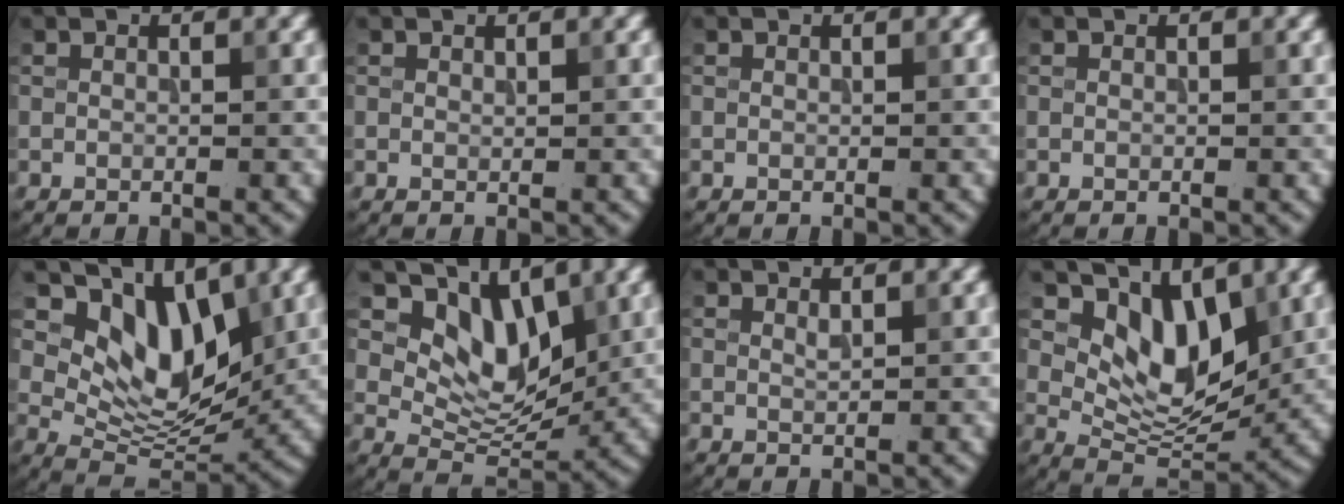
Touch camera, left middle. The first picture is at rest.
{"total": 0.0}
{"total": 0.0}
{"total": 0.0}
{"total": 7.7, "force": [3.7, 4.4, 5.1], "torque": [-0.077, -0.020, 0.064]}
{"total": 5.9, "force": [2.8, 3.6, 3.7], "torque": [-0.061, -0.020, 0.044]}
{"total": 0.6, "force": [0.4, 0.1, 0.4], "torque": [-0.008, -0.002, 0.009]}
{"total": 6.1, "force": [2.9, 3.5, 4.1], "torque": [-0.066, -0.024, 0.047]}